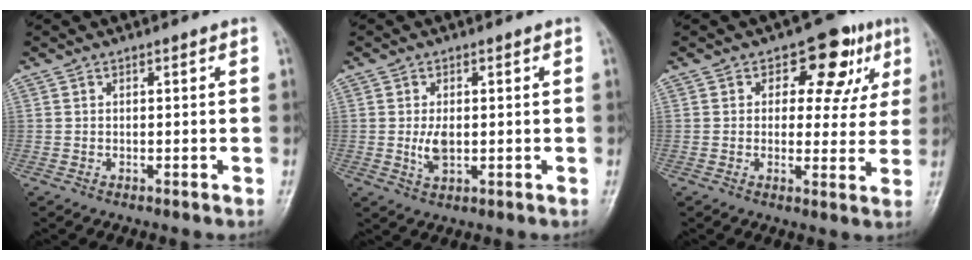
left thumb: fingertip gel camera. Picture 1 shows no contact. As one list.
[{"total": 3.9, "force": [0.0, 2.1, 3.3], "torque": [-0.062, -0.008, 0.003]}, {"total": 10.2, "force": [4.2, 6.7, 6.4], "torque": [-0.022, -0.007, 0.047]}]